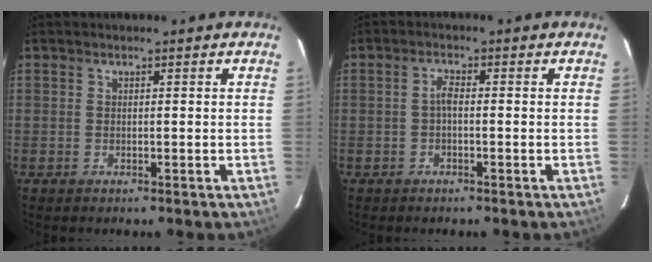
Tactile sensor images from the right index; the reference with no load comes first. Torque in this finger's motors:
{"motor_torque": [0.28, -0.03, 0.16, 0.04]}